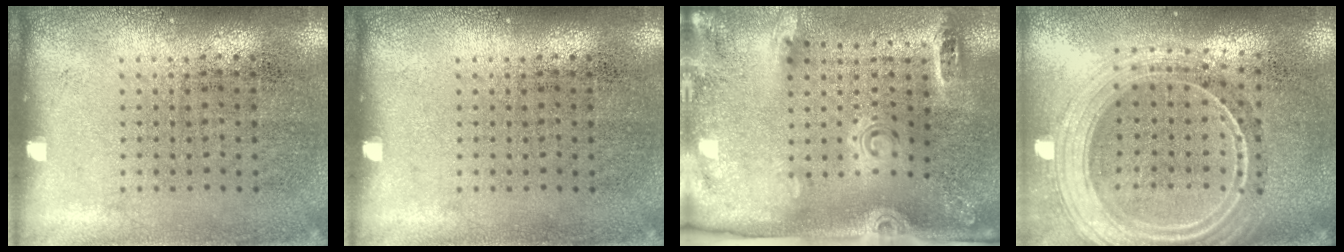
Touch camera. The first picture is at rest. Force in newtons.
{"total": 0.0}
{"total": 2.9, "press": 2.0, "slide": 2.1}
{"total": 2.5, "press": 2.2, "slide": 1.3}